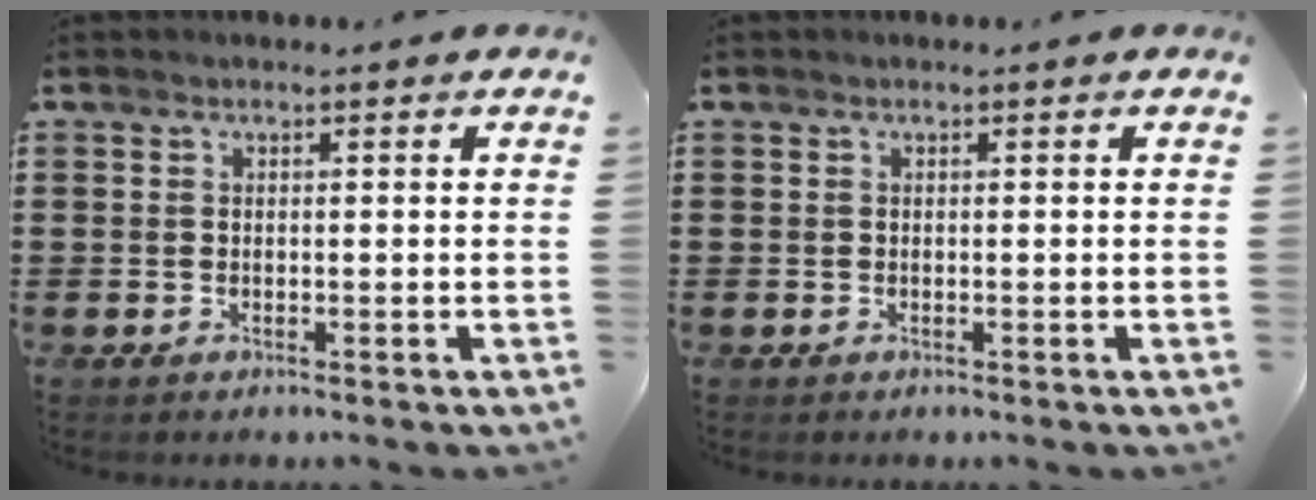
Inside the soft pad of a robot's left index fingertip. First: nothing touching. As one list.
[{"total": 0.0}]